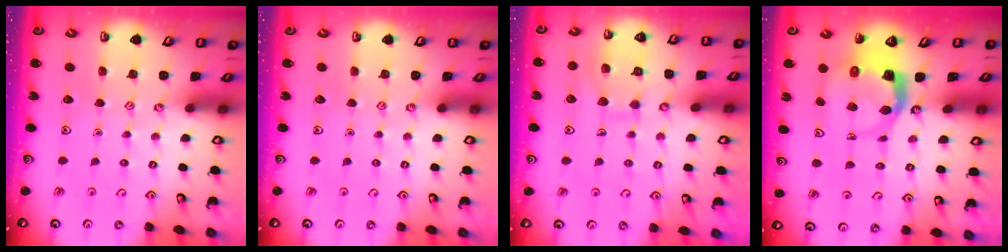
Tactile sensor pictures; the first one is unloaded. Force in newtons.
{"total": 0.0}
{"total": 10.0, "press": 10.0, "slide": 0.8}
{"total": 5.0, "press": 5.0, "slide": 0.6}